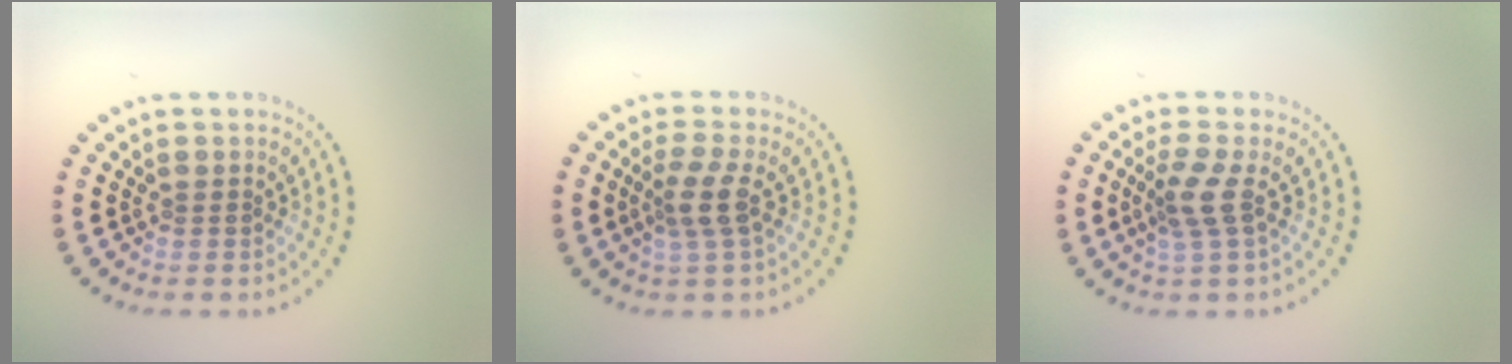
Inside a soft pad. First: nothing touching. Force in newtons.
{"total": 2.7, "press": 2.1, "slide": 1.7}
{"total": 2.4, "press": 1.8, "slide": 1.6}